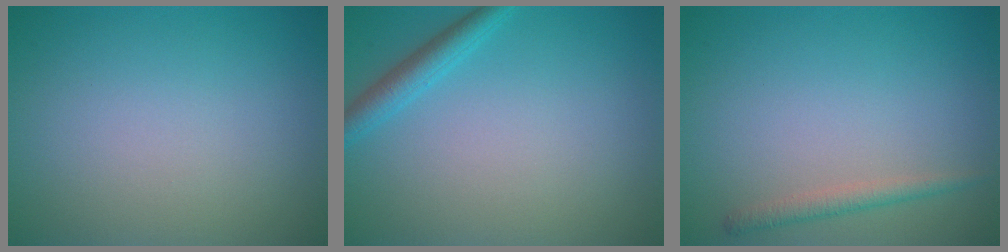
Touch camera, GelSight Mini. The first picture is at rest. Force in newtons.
{"total": 2.2, "press": 2.2, "slide": 0.1}
{"total": 1.5, "press": 1.5, "slide": 0.1}